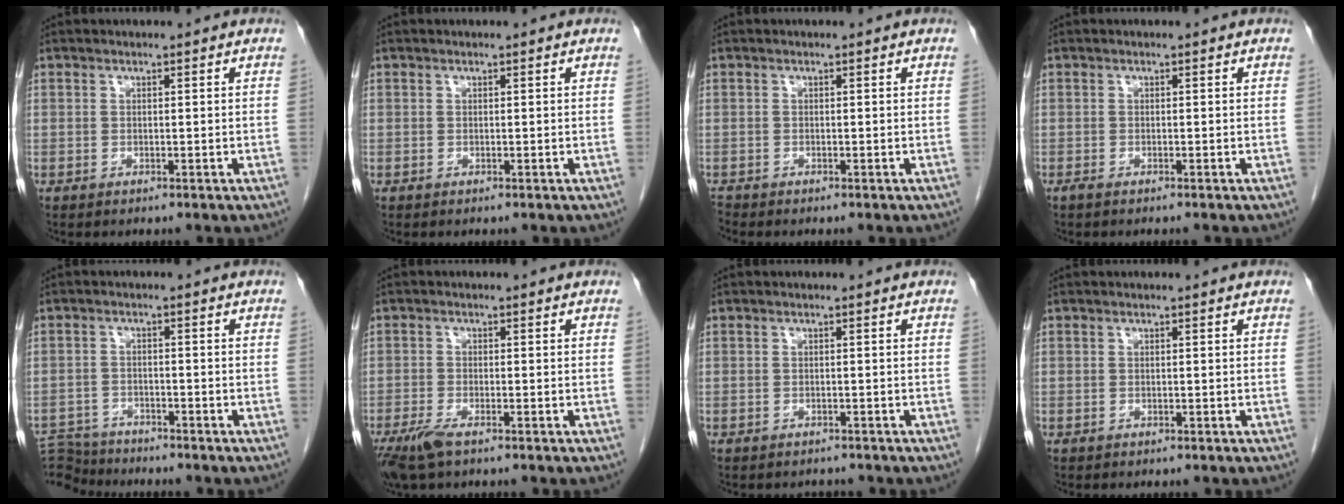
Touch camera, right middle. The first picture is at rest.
{"total": 0.0}
{"total": 0.6, "force": [-0.6, -0.1, -0.1], "torque": [-0.006, -0.007, -0.014]}
{"total": 1.0, "force": [-0.8, 0.1, 0.5], "torque": [-0.012, -0.002, -0.011]}
{"total": 6.9, "force": [-6.8, 1.1, -0.1], "torque": [0.000, 0.000, -0.123]}
{"total": 4.1, "force": [-2.8, 0.8, 2.9], "torque": [-0.064, -0.011, -0.053]}
{"total": 1.7, "force": [-1.6, 0.6, 0.0], "torque": [-0.005, -0.003, -0.022]}
{"total": 0.0}